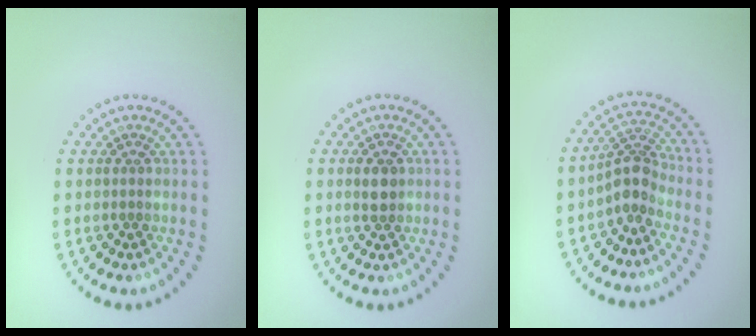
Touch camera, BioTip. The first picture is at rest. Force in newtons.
{"total": 1.8, "press": 1.8, "slide": 0.4}
{"total": 2.9, "press": 2.1, "slide": 1.9}